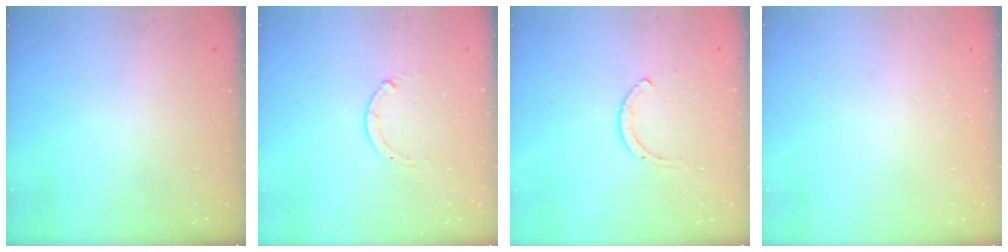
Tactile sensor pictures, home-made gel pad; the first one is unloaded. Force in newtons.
{"total": 0.0}
{"total": 2.0, "press": 1.9, "slide": 0.3}
{"total": 2.4, "press": 2.4, "slide": 0.2}